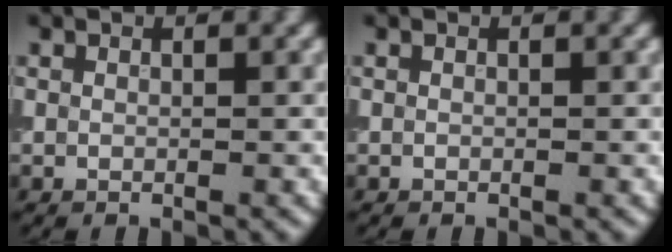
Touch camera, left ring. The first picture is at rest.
{"total": 0.0}